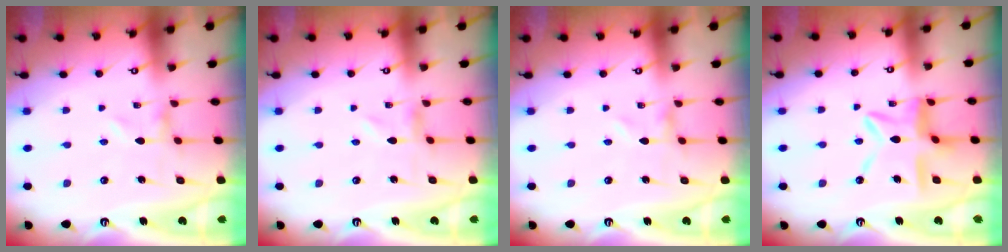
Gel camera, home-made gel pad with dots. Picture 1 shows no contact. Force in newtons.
{"total": 0.0}
{"total": 0.0}
{"total": 14.3, "press": 14.2, "slide": 1.4}